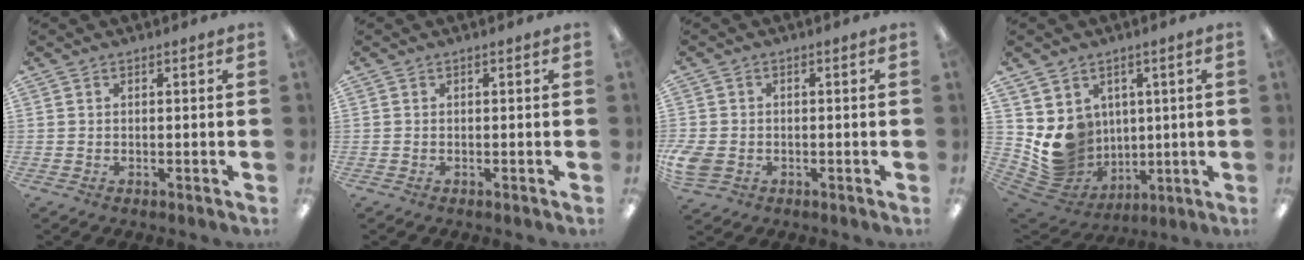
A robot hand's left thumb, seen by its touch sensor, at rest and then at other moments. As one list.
[{"total": 0.0}, {"total": 5.0, "force": [-1.2, 3.9, 2.8], "torque": [-0.070, 0.004, -0.023]}, {"total": 10.2, "force": [2.3, 9.6, 2.3], "torque": [-0.066, -0.032, 0.058]}]